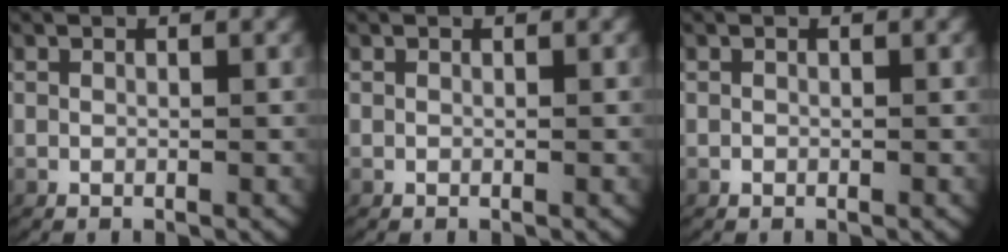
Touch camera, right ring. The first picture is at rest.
{"total": 0.0}
{"total": 0.0}